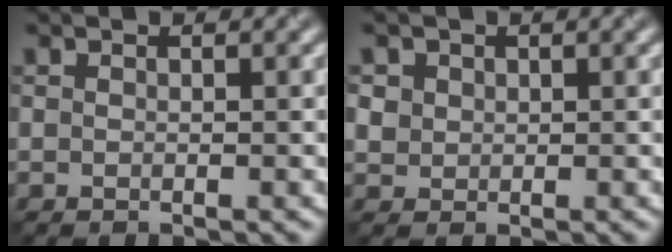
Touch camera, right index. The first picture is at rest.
{"total": 1.0, "force": [0.2, 1.0, -0.3], "torque": [0.001, 0.002, 0.020]}